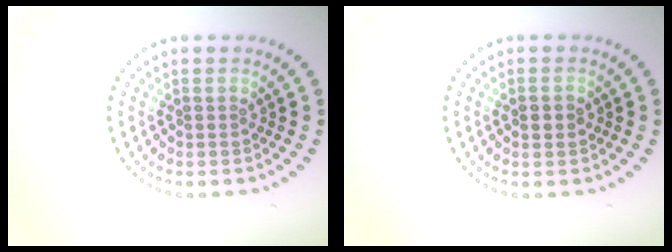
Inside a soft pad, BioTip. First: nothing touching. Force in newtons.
{"total": 1.8, "press": 1.8, "slide": 0.1}